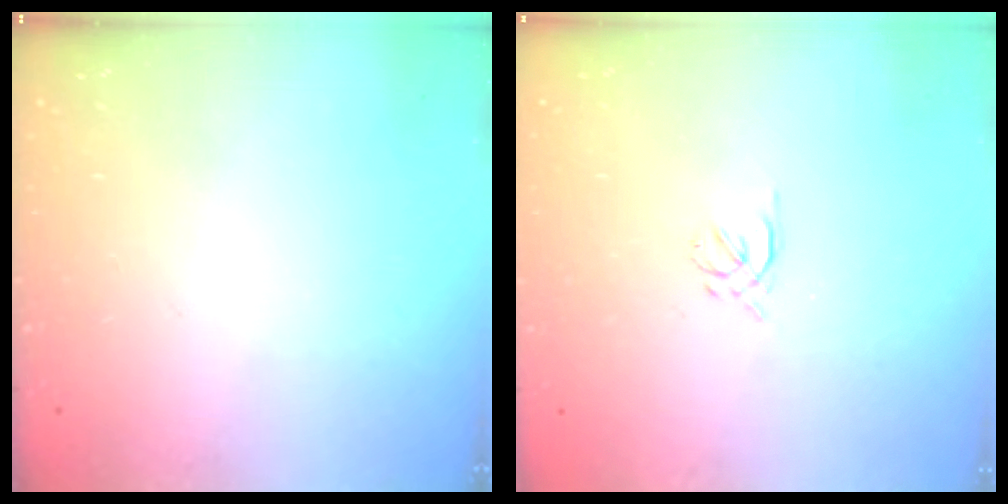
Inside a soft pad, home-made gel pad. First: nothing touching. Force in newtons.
{"total": 1.6, "press": 1.5, "slide": 0.6}